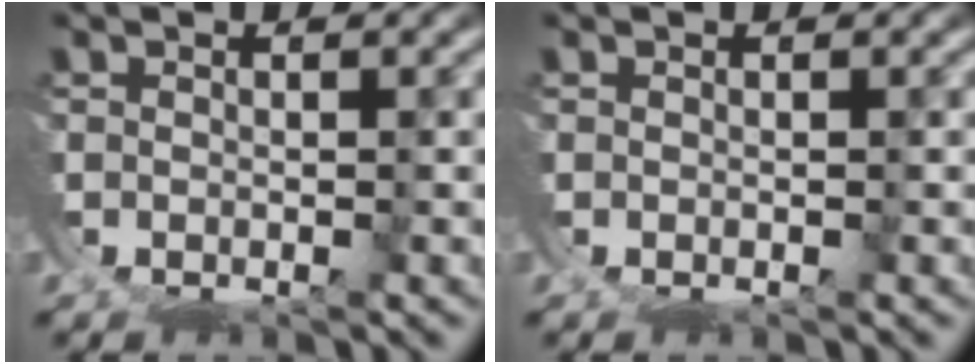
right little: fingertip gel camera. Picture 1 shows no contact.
{"total": 0.0}